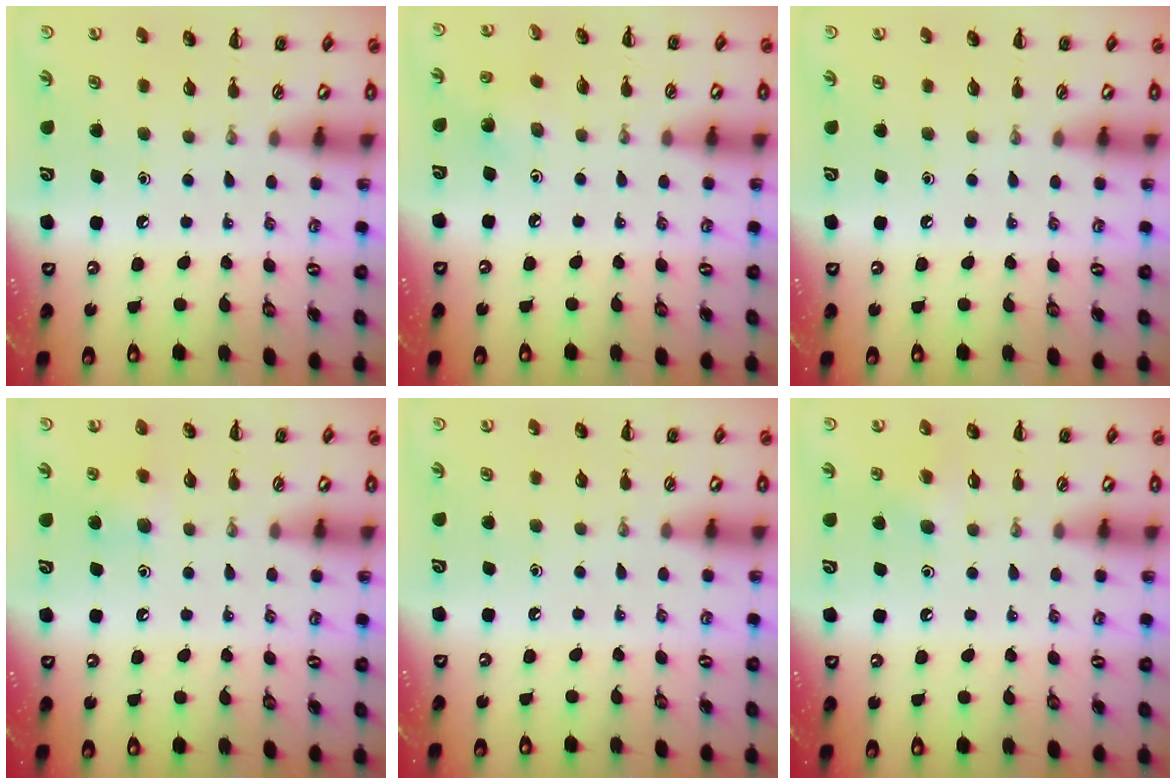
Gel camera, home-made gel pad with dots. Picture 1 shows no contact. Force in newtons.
{"total": 3.5, "press": 3.3, "slide": 1.1}
{"total": 0.0}
{"total": 5.7, "press": 5.4, "slide": 1.8}
{"total": 0.0}
{"total": 4.9, "press": 4.7, "slide": 1.3}